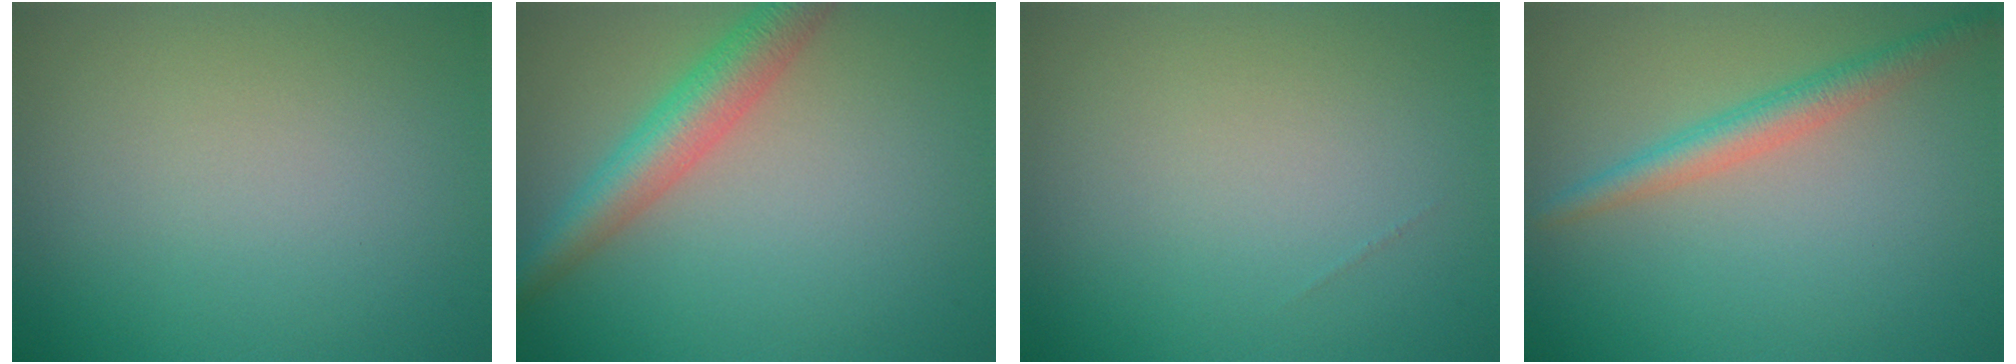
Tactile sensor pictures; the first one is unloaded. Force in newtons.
{"total": 4.6, "press": 4.6, "slide": 0.1}
{"total": 0.0}
{"total": 2.7, "press": 2.7, "slide": 0.1}